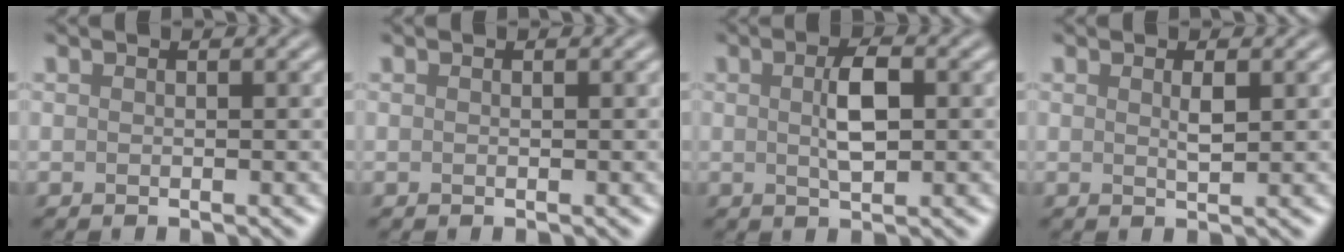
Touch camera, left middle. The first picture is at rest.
{"total": 0.0}
{"total": 3.3, "force": [0.3, 1.3, 3.1], "torque": [-0.063, 0.003, 0.006]}
{"total": 1.2, "force": [0.5, 0.2, 1.1], "torque": [-0.022, -0.002, 0.008]}